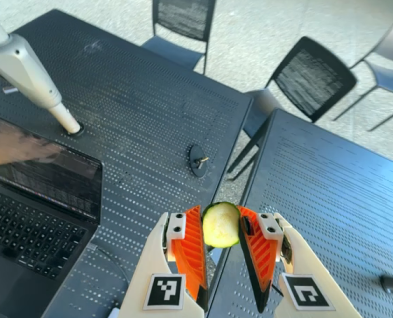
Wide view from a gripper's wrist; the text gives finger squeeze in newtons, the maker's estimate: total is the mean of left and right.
{"total": 6.1, "left": 5.8, "right": 6.4}